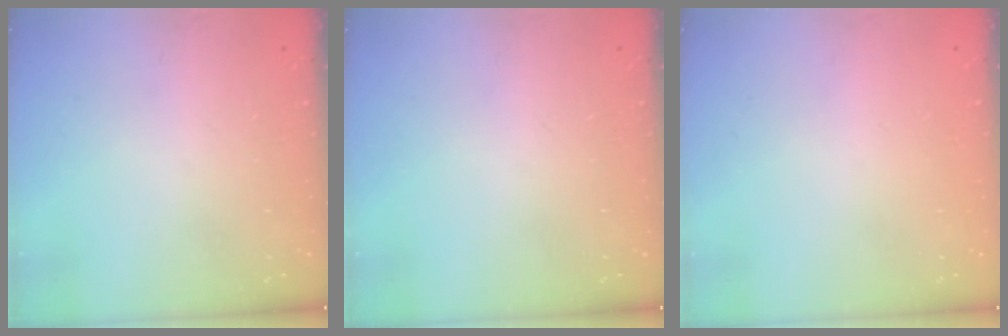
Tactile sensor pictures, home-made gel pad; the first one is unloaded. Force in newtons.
{"total": 0.0}
{"total": 1.9, "press": 1.9, "slide": 0.1}